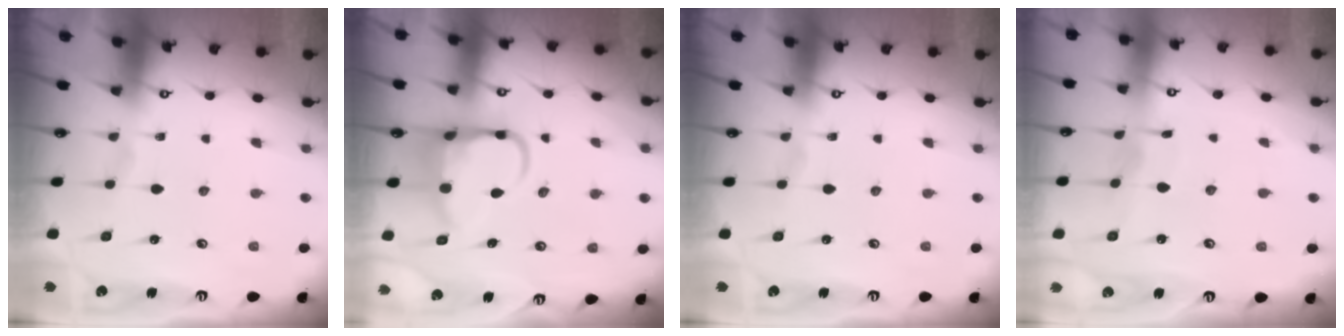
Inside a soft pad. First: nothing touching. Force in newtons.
{"total": 9.8, "press": 9.7, "slide": 1.7}
{"total": 0.0}
{"total": 4.7, "press": 4.7, "slide": 0.5}